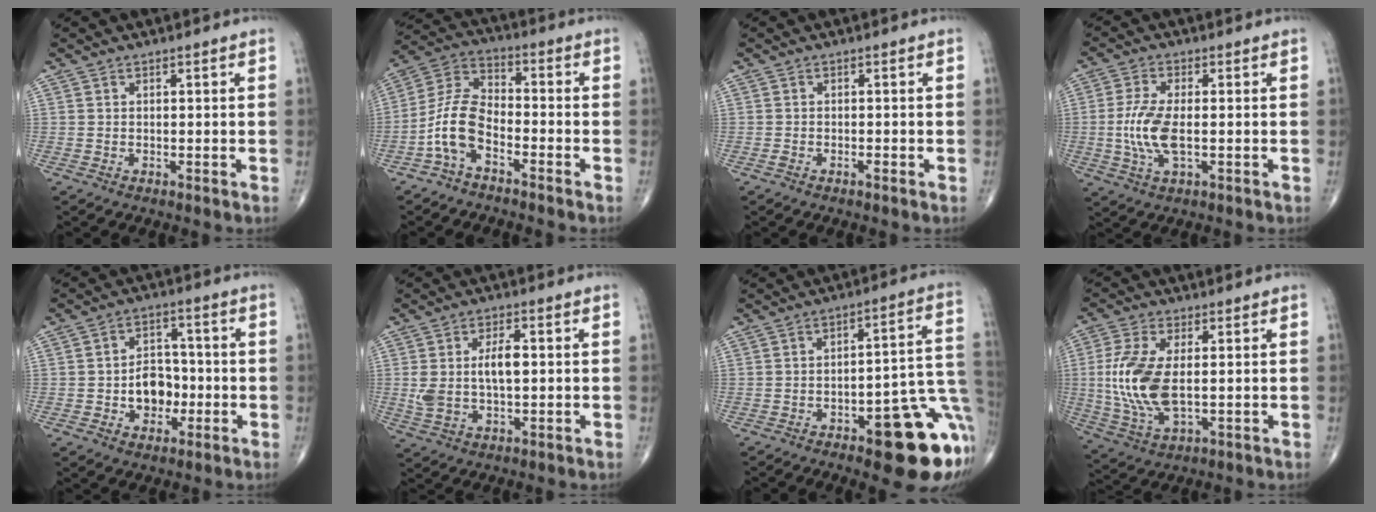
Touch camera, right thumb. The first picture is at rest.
{"total": 9.2, "force": [-4.3, 4.7, 6.6], "torque": [-0.137, 0.051, -0.095]}
{"total": 1.0, "force": [-0.6, 0.3, 0.6], "torque": [-0.016, 0.006, -0.011]}
{"total": 8.2, "force": [-0.9, 3.3, 7.5], "torque": [-0.172, -0.002, -0.018]}
{"total": 8.0, "force": [-1.7, 6.0, 5.1], "torque": [-0.040, 0.022, -0.030]}
{"total": 8.1, "force": [0.6, 3.9, 7.0], "torque": [-0.141, 0.008, 0.016]}
{"total": 18.4, "force": [-6.9, 6.3, 15.8], "torque": [-0.122, 0.047, -0.079]}
{"total": 12.6, "force": [0.2, 5.9, 11.1], "torque": [-0.250, -0.008, 0.011]}